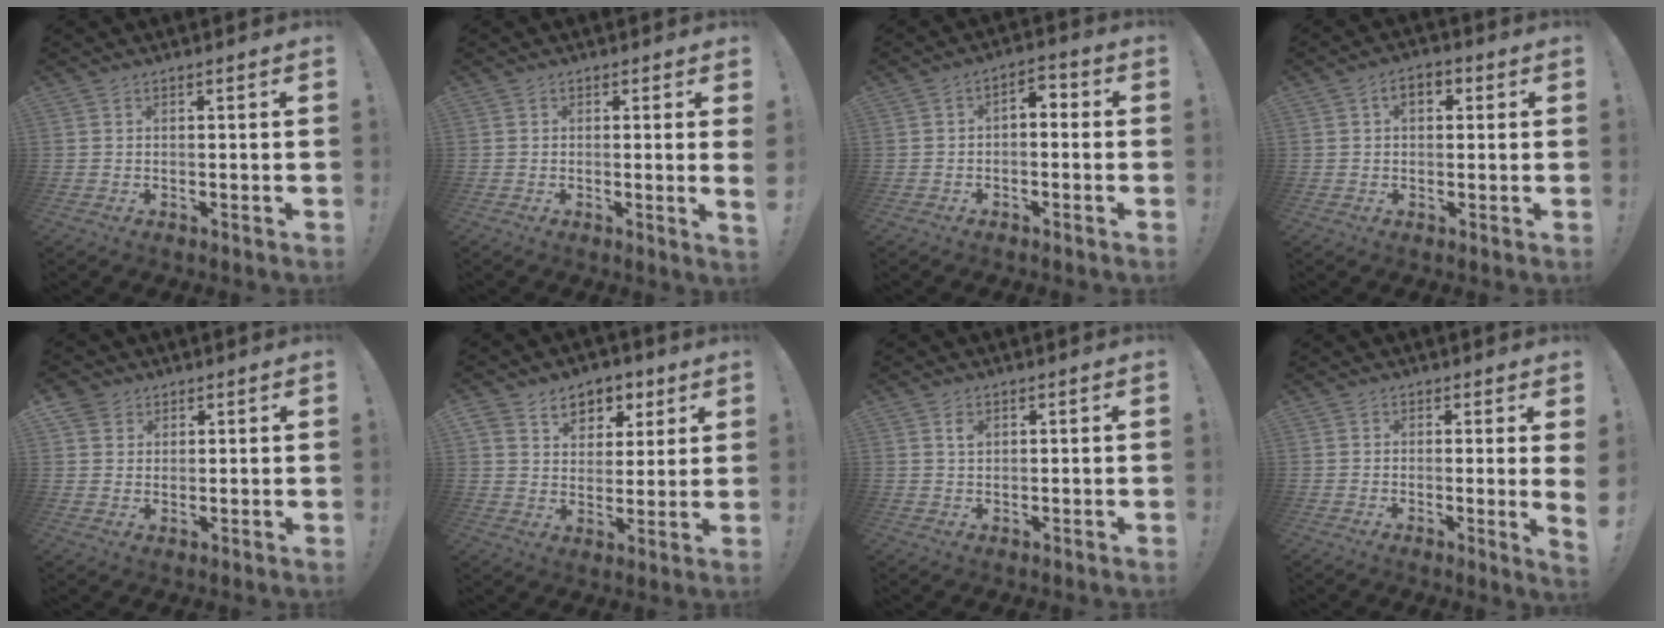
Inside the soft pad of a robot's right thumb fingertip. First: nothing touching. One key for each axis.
{"total": 2.3, "fx": 0.3, "fy": -0.5, "fz": 2.2, "tx": -0.023, "ty": -0.012, "tz": 0.001}
{"total": 3.9, "fx": -1.6, "fy": 2.4, "fz": 2.5, "tx": -0.034, "ty": 0.010, "tz": -0.032}
{"total": 5.0, "fx": 1.1, "fy": 3.3, "fz": 3.6, "tx": -0.049, "ty": 0.009, "tz": 0.017}
{"total": 4.3, "fx": 2.7, "fy": 3.2, "fz": 0.7, "tx": -0.011, "ty": -0.012, "tz": 0.051}
{"total": 9.0, "fx": 4.8, "fy": 7.1, "fz": 2.7, "tx": -0.030, "ty": -0.030, "tz": 0.092}
{"total": 2.1, "fx": 1.1, "fy": 1.2, "fz": 1.3, "tx": -0.004, "ty": -0.008, "tz": 0.016}
{"total": 2.8, "fx": 0.7, "fy": -0.3, "fz": 2.7, "tx": -0.033, "ty": -0.016, "tz": 0.010}